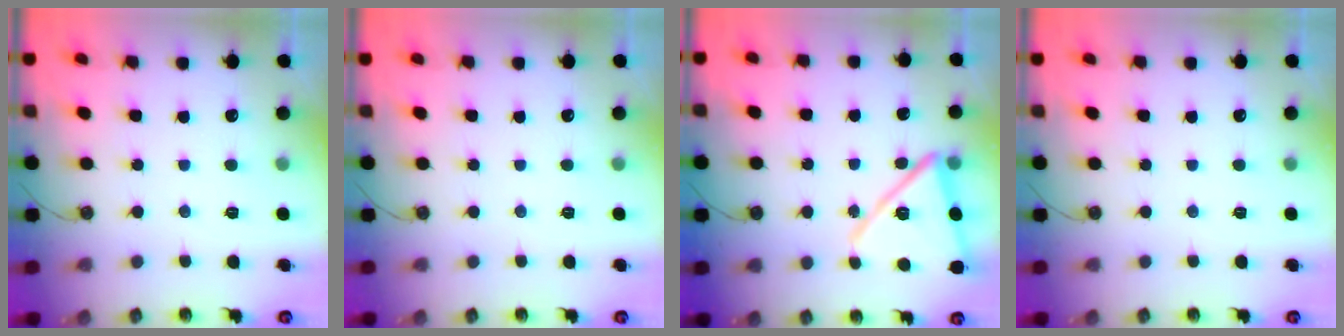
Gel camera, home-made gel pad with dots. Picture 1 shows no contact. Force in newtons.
{"total": 0.0}
{"total": 15.9, "press": 15.8, "slide": 1.2}
{"total": 0.0}